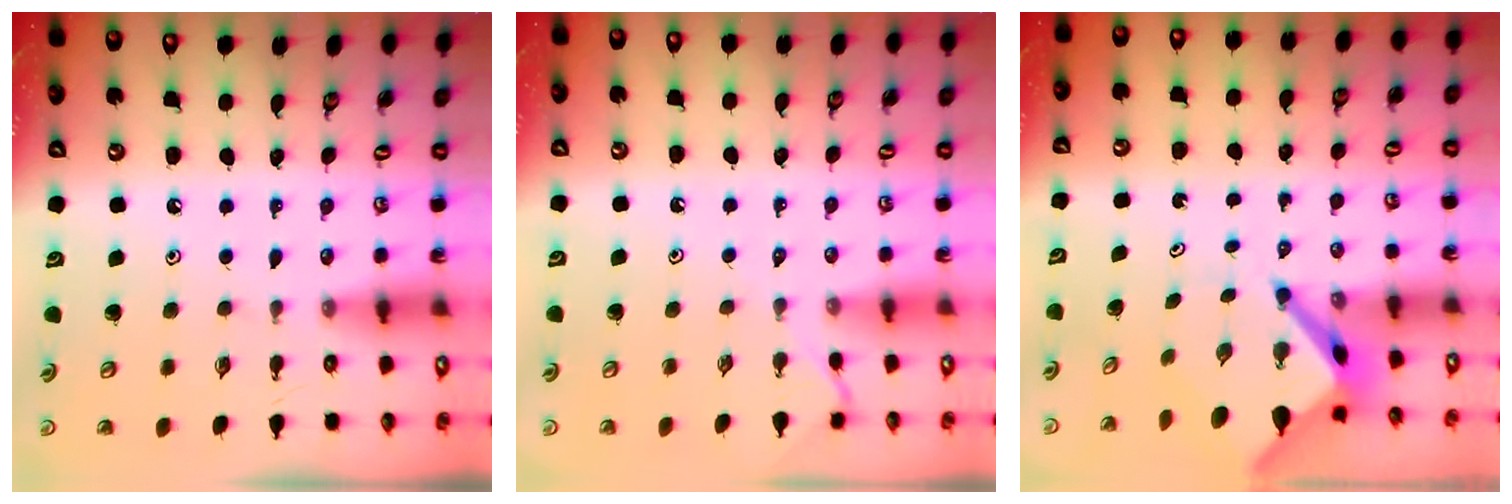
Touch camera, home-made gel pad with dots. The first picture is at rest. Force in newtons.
{"total": 2.9, "press": 2.8, "slide": 0.6}
{"total": 5.7, "press": 5.6, "slide": 0.6}